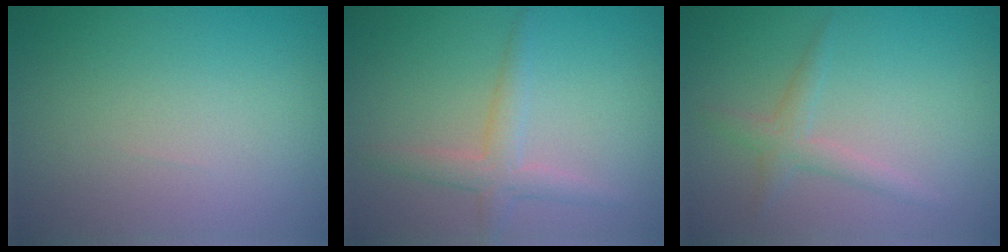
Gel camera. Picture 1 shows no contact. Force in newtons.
{"total": 2.6, "press": 2.5, "slide": 0.1}
{"total": 1.9, "press": 1.9, "slide": 0.1}